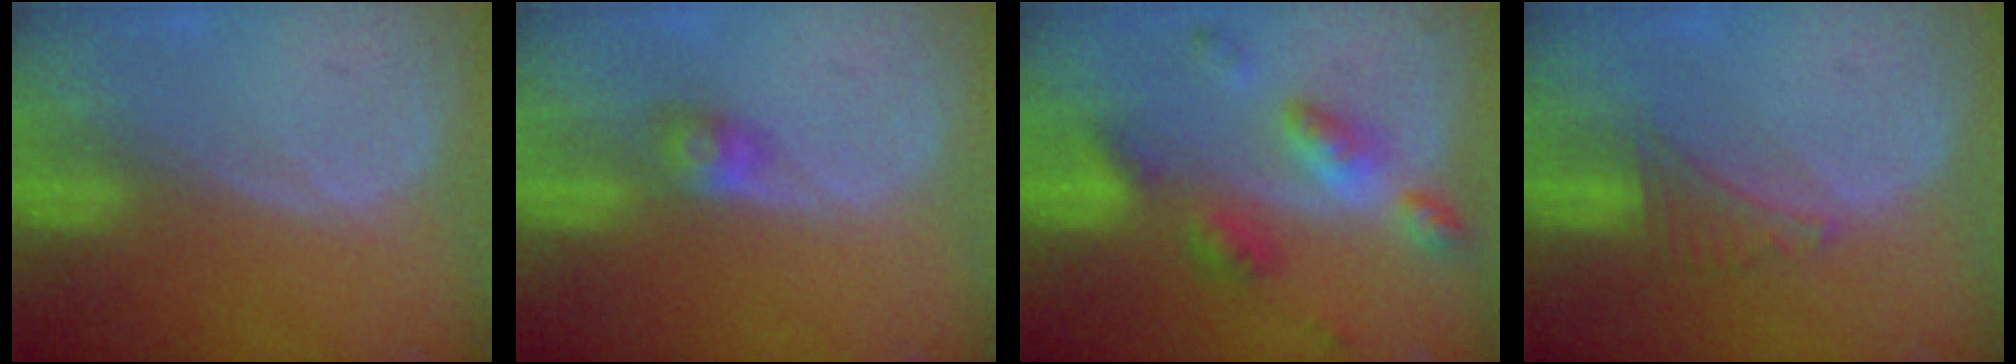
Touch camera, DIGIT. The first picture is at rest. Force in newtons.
{"total": 2.8, "press": 2.5, "slide": 1.1}
{"total": 7.2, "press": 7.2, "slide": 0.6}
{"total": 2.9, "press": 2.9, "slide": 0.6}